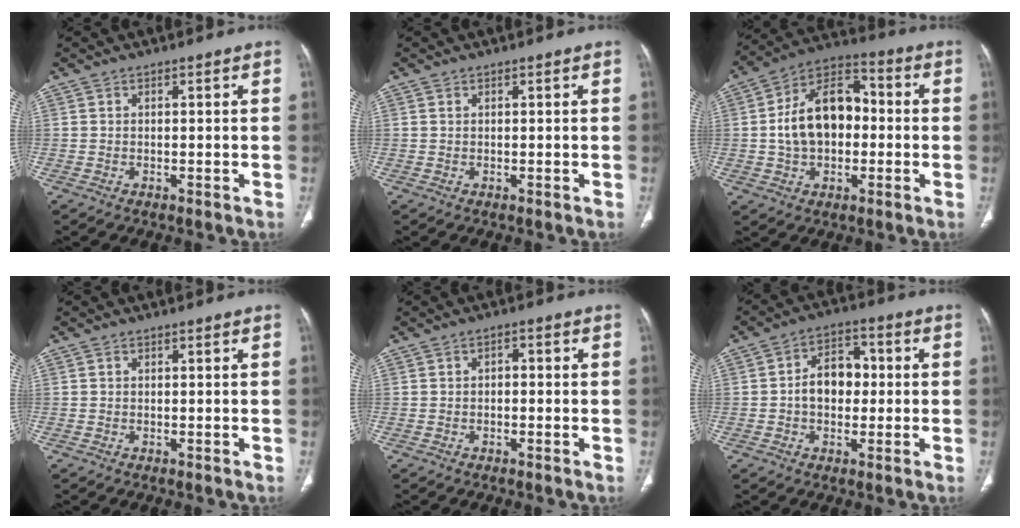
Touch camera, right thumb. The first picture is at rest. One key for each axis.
{"total": 0.0}
{"total": 15.3, "fx": -0.1, "fy": 10.1, "fz": 11.4, "tx": -0.174, "ty": 0.036, "tz": -0.010}
{"total": 0.0}
{"total": 1.6, "fx": -0.1, "fy": 1.1, "fz": 1.2, "tx": -0.009, "ty": 0.009, "tz": -0.007}
{"total": 8.5, "fx": -0.1, "fy": 6.1, "fz": 6.0, "tx": -0.070, "ty": 0.025, "tz": -0.009}